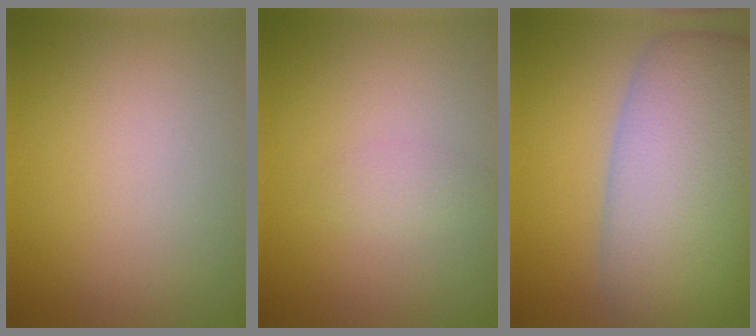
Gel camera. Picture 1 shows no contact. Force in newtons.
{"total": 1.2, "press": 1.2, "slide": 0.0}
{"total": 11.9, "press": 11.9, "slide": 0.8}